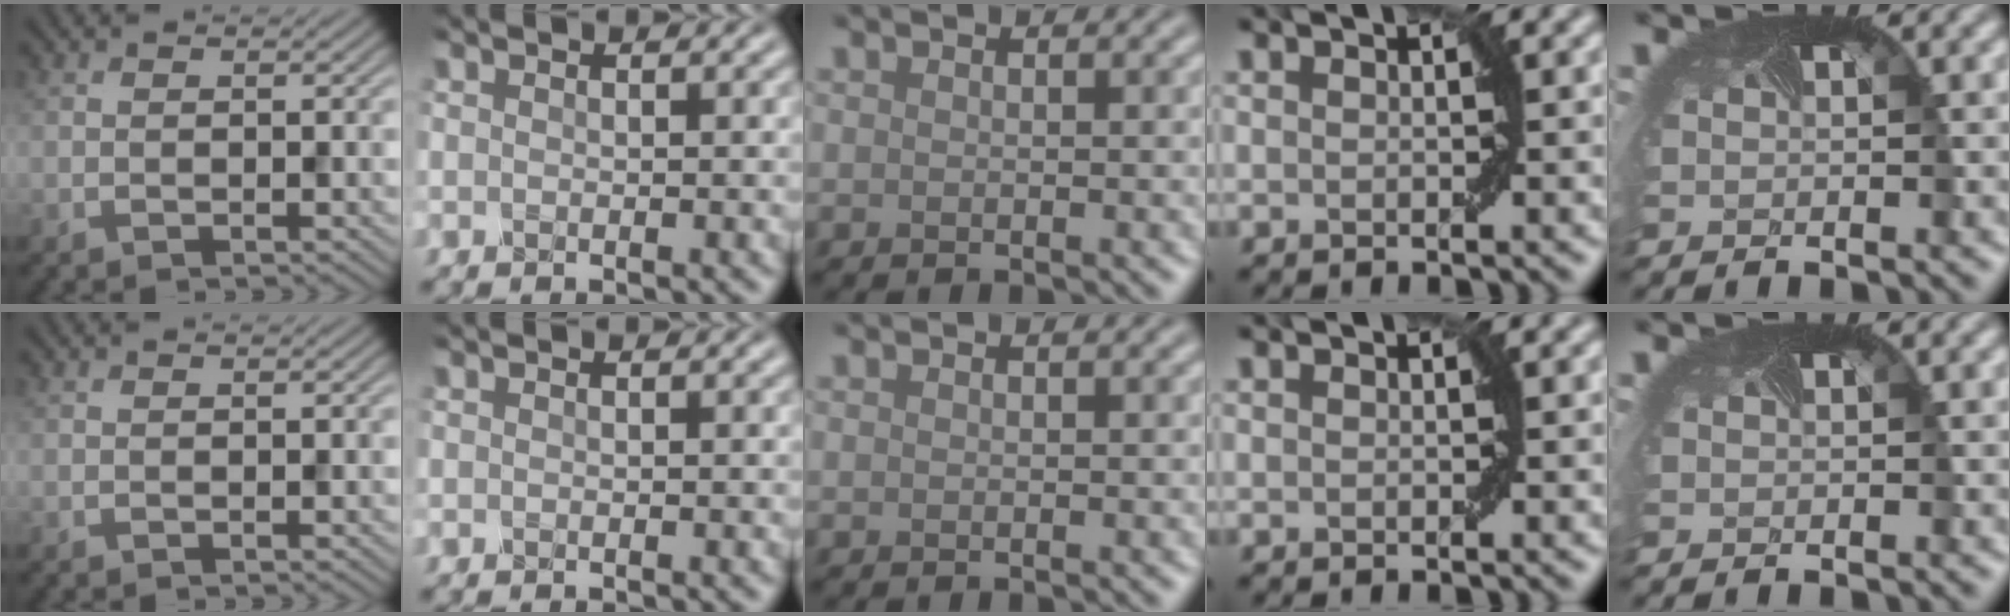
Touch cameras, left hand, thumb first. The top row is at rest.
{}